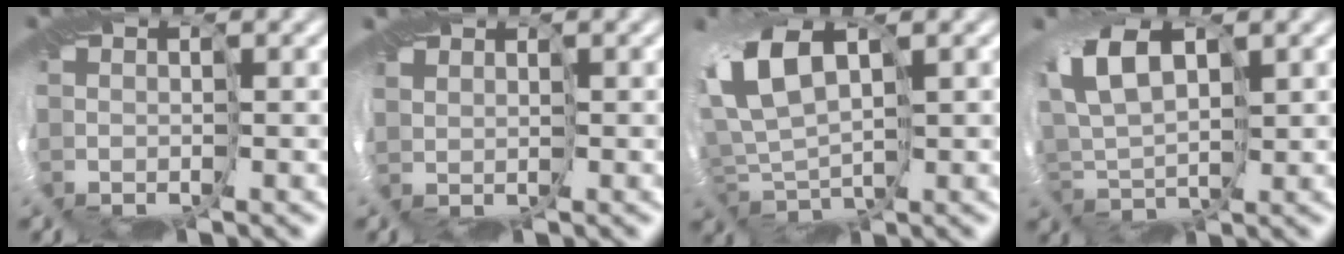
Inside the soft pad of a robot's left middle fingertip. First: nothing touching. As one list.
[{"total": 0.7, "force": [0.3, 0.7, 0.0], "torque": [0.002, -0.004, 0.001]}, {"total": 8.4, "force": [0.8, 4.7, 6.9], "torque": [-0.151, -0.010, 0.020]}, {"total": 6.4, "force": [0.2, 3.8, 5.1], "torque": [-0.103, -0.006, 0.002]}]